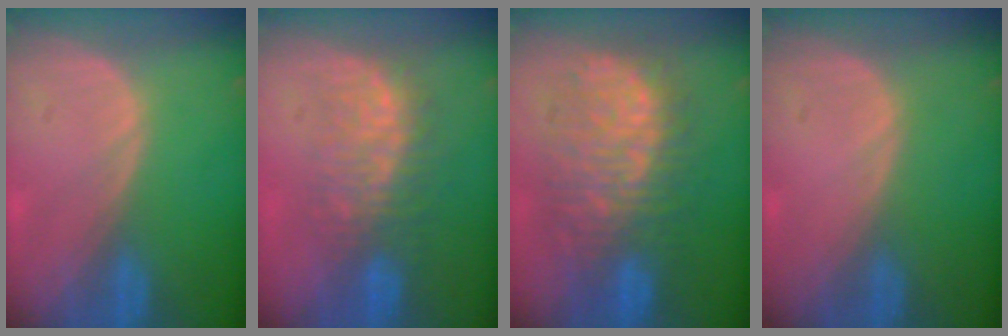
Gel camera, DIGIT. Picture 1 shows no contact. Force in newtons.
{"total": 7.8, "press": 7.6, "slide": 1.3}
{"total": 12.0, "press": 11.9, "slide": 1.3}
{"total": 0.0}